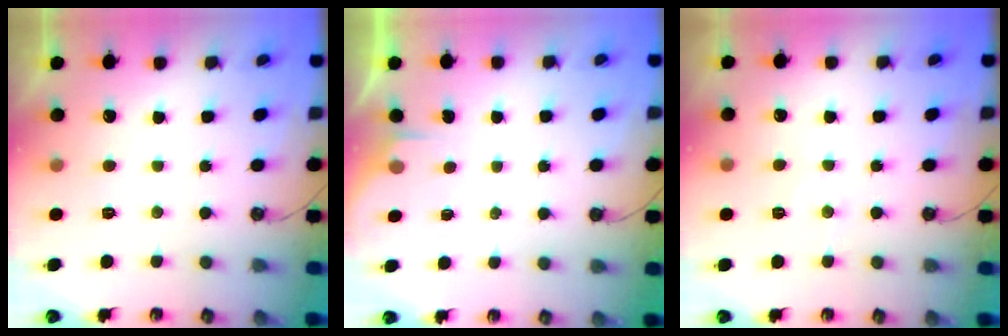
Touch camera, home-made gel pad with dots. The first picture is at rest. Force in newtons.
{"total": 3.1, "press": 3.1, "slide": 0.4}
{"total": 5.4, "press": 5.3, "slide": 0.8}